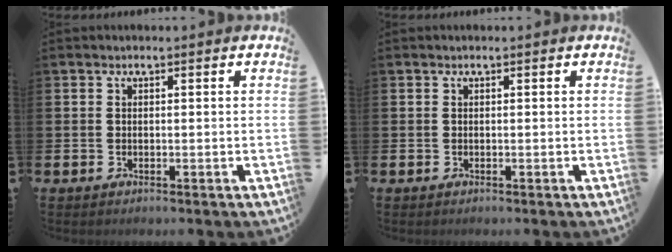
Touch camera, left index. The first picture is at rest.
{"total": 0.0}